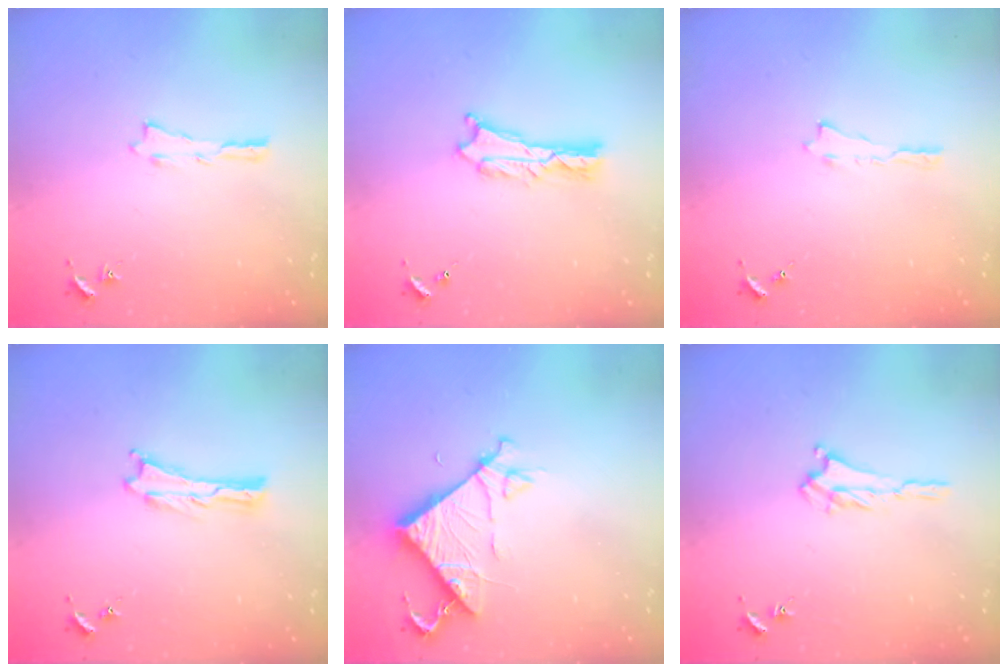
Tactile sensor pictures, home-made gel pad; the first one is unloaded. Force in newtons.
{"total": 1.8, "press": 1.7, "slide": 0.2}
{"total": 0.0}
{"total": 0.0}
{"total": 7.5, "press": 7.5, "slide": 0.5}
{"total": 2.0, "press": 2.0, "slide": 0.5}